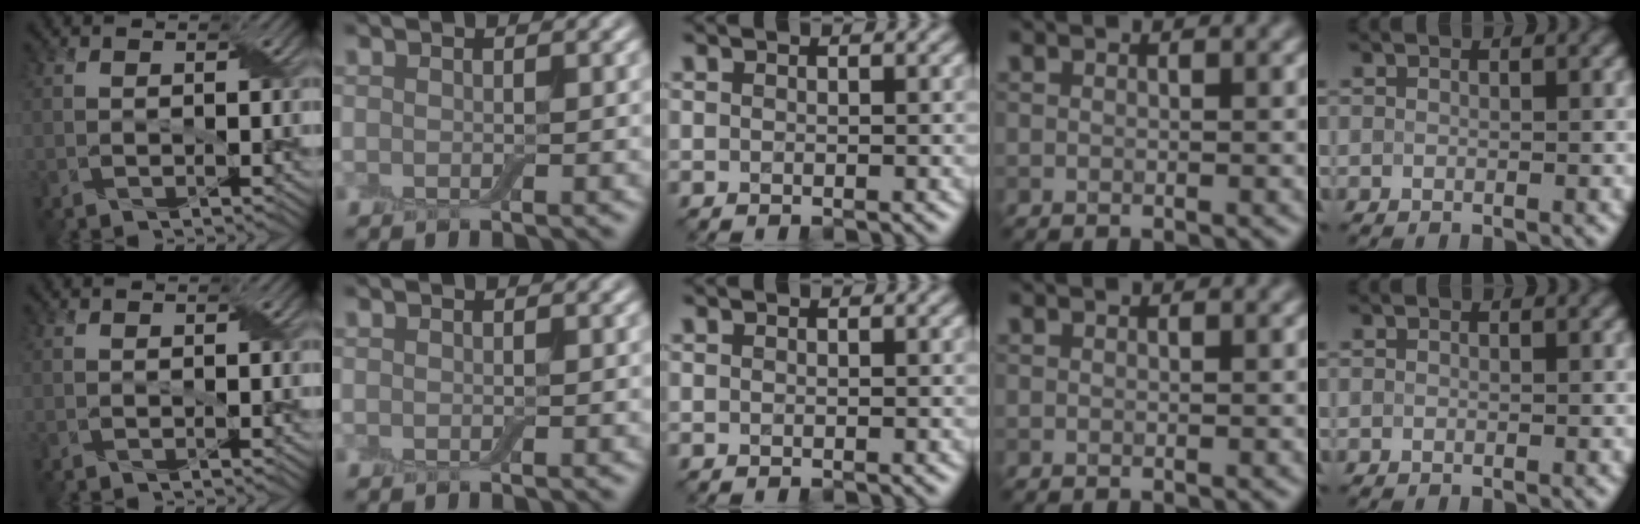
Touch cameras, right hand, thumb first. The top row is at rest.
{}